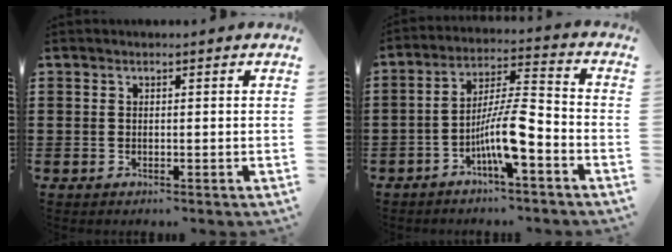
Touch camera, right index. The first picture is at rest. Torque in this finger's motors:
{"motor_torque": [2.14, 0.00, 0.82, 0.21]}